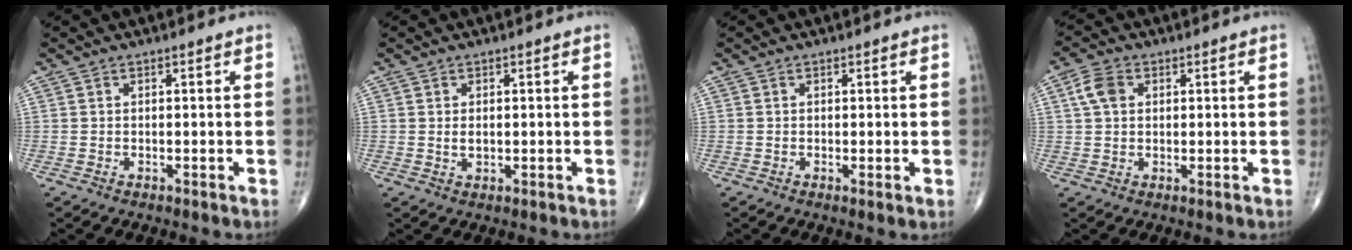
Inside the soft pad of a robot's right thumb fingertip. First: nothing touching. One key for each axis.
{"total": 1.7, "fx": 0.1, "fy": 1.1, "fz": 1.3, "tx": -0.019, "ty": -0.003, "tz": 0.004}
{"total": 0.8, "fx": -0.1, "fy": 0.1, "fz": 0.8, "tx": -0.015, "ty": -0.004, "tz": -0.003}
{"total": 4.5, "fx": 1.2, "fy": 3.3, "fz": 2.9, "tx": -0.057, "ty": 0.007, "tz": 0.020}